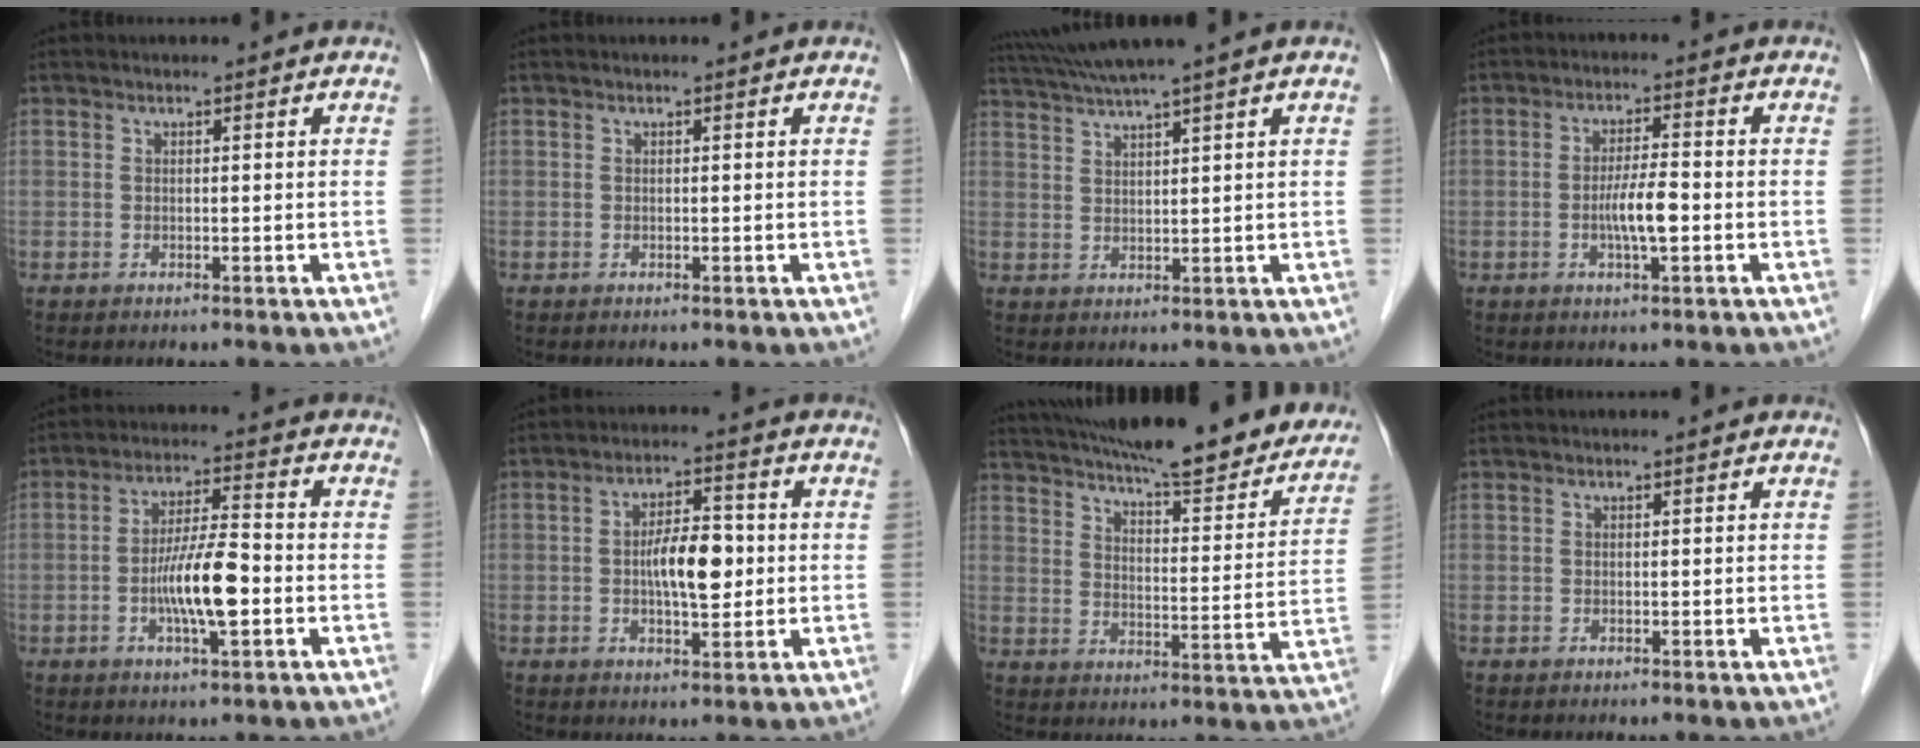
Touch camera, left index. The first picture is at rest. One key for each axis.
{"total": 0.0}
{"total": 6.0, "fx": 4.9, "fy": -1.8, "fz": 3.0, "tx": -0.058, "ty": 0.018, "tz": 0.092}
{"total": 4.7, "fx": -1.3, "fy": 0.5, "fz": 4.5, "tx": -0.089, "ty": -0.004, "tz": -0.024}
{"total": 8.6, "fx": -2.2, "fy": 1.2, "fz": 8.2, "tx": -0.157, "ty": -0.001, "tz": -0.043}
{"total": 7.0, "fx": -0.2, "fy": 2.5, "fz": 6.6, "tx": -0.121, "ty": 0.008, "tz": -0.005}
{"total": 28.7, "fx": 24.8, "fy": 5.1, "fz": 13.5, "tx": -0.214, "ty": -0.036, "tz": 0.314}
{"total": 0.0}